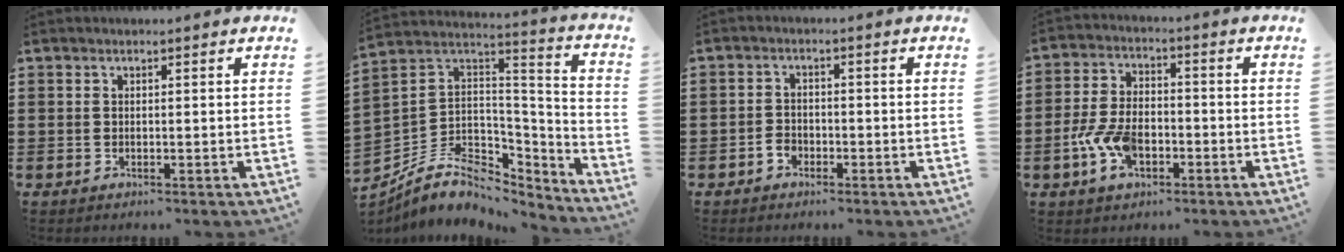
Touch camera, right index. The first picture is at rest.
{"total": 8.6, "force": [-5.3, 5.5, 3.9], "torque": [-0.099, -0.003, -0.097]}
{"total": 2.1, "force": [-1.4, 1.4, 0.7], "torque": [-0.018, -0.001, -0.029]}
{"total": 7.5, "force": [-2.7, 4.2, 5.6], "torque": [-0.136, 0.000, -0.055]}